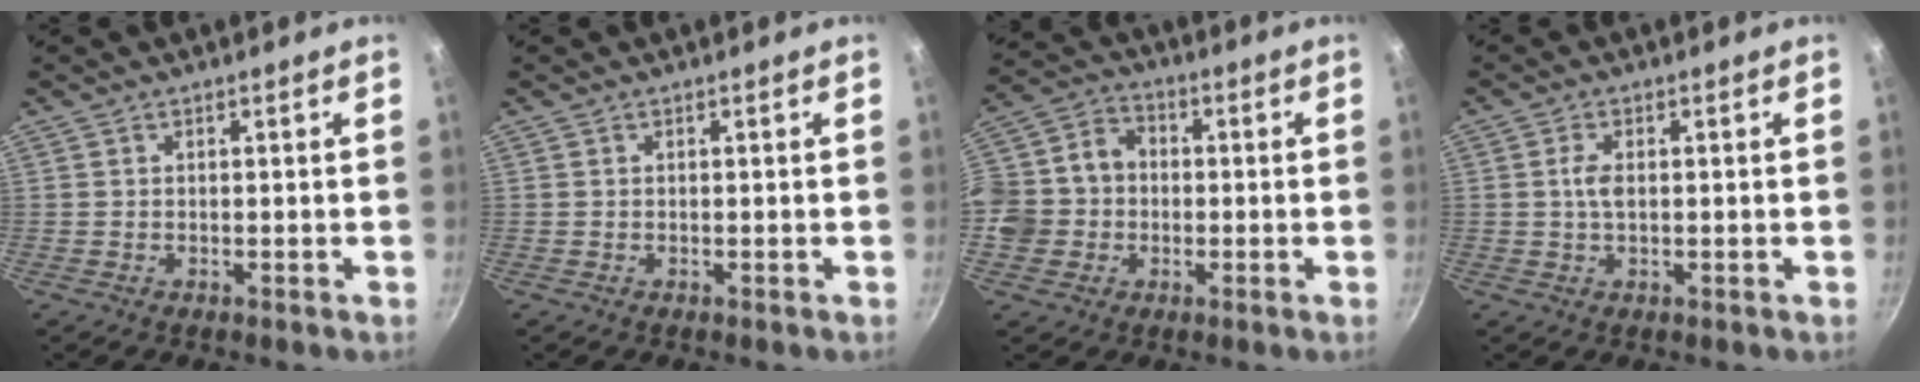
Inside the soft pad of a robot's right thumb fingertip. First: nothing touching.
{"total": 0.0}
{"total": 13.0, "force": [-1.4, 11.3, 6.2], "torque": [-0.101, 0.032, -0.039]}
{"total": 2.8, "force": [0.2, 1.5, 2.3], "torque": [-0.045, 0.004, 0.002]}